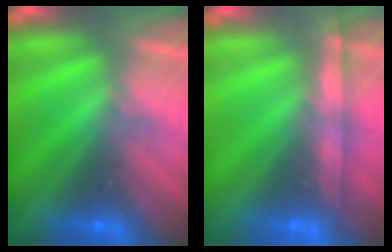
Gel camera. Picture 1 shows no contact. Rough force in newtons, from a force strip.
{"total": 1.1}